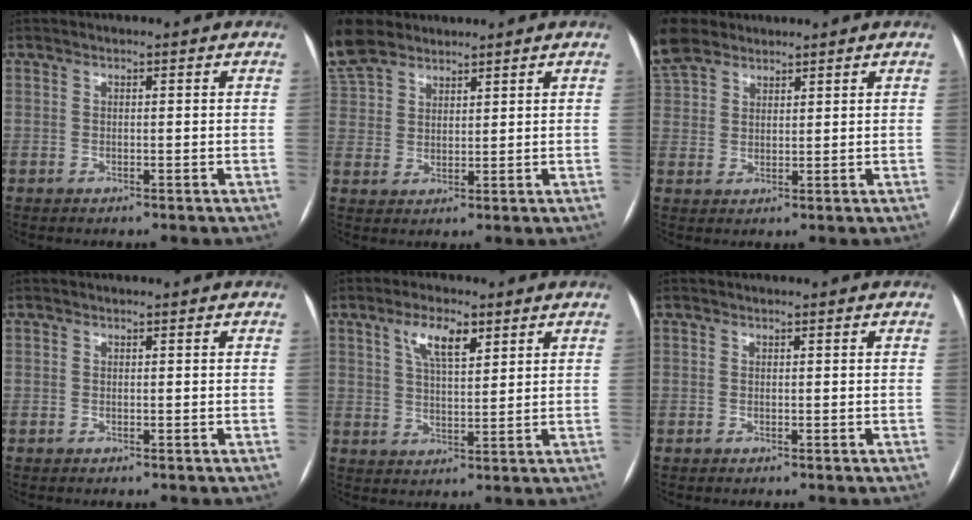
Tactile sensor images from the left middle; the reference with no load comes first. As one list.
[{"total": 8.6, "force": [7.5, 3.1, 2.7], "torque": [-0.099, 0.016, 0.160]}, {"total": 5.6, "force": [5.0, 1.7, 1.8], "torque": [-0.067, 0.012, 0.116]}, {"total": 0.0}, {"total": 6.2, "force": [3.4, 2.0, 4.8], "torque": [-0.093, 0.008, 0.060]}, {"total": 0.0}]